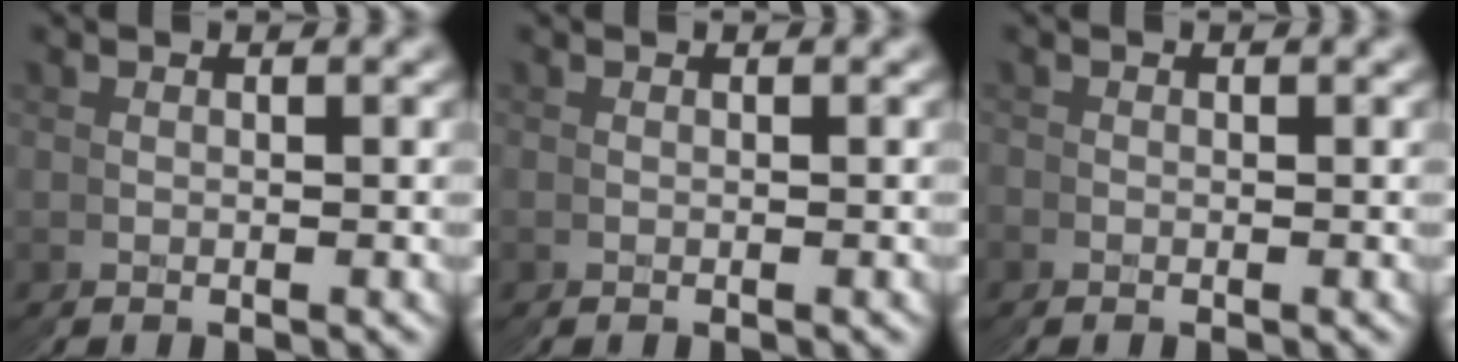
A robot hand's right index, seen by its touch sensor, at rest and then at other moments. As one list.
[{"total": 0.0}, {"total": 0.9, "force": [-0.4, 0.2, -0.8], "torque": [0.012, -0.003, -0.008]}]